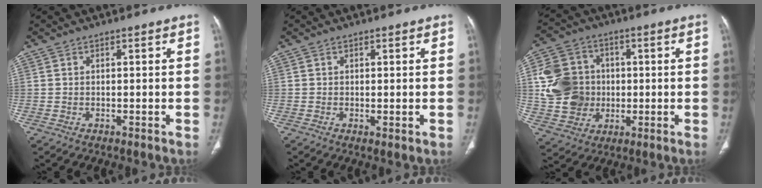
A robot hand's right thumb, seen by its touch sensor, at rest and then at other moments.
{"total": 0.9, "force": [-0.1, 0.3, 0.9], "torque": [-0.018, -0.006, 0.000]}
{"total": 14.5, "force": [0.6, 12.7, 7.0], "torque": [-0.116, 0.012, 0.019]}